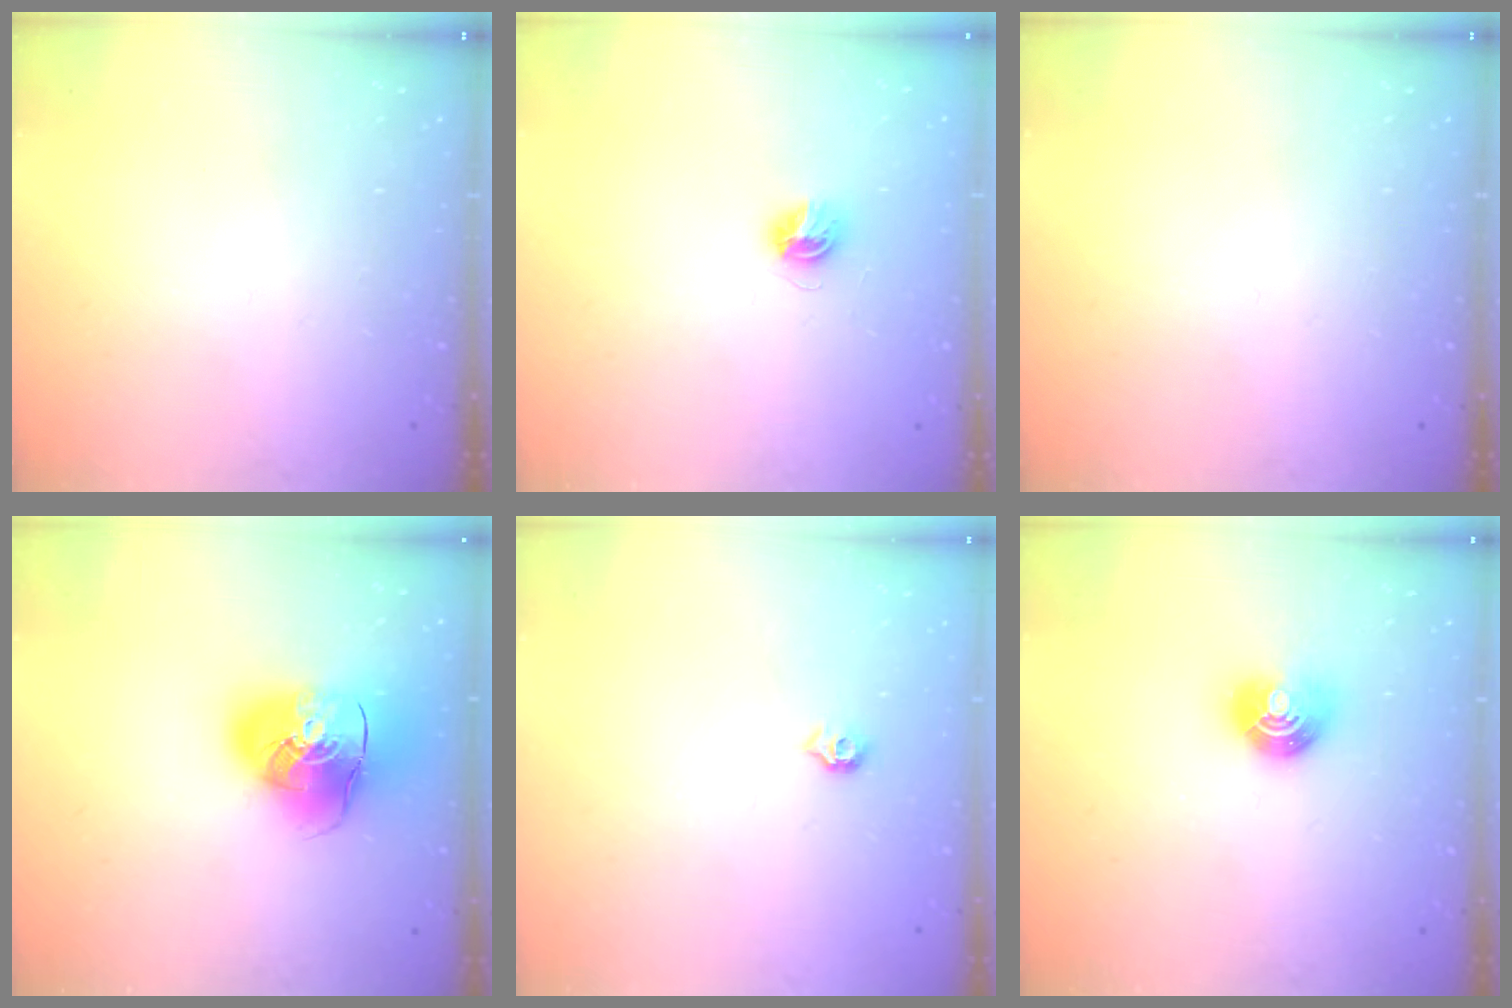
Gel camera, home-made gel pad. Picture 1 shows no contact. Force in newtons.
{"total": 4.6, "press": 4.6, "slide": 0.6}
{"total": 0.0}
{"total": 18.6, "press": 18.3, "slide": 3.1}
{"total": 5.3, "press": 5.2, "slide": 0.8}
{"total": 8.1, "press": 8.0, "slide": 1.1}